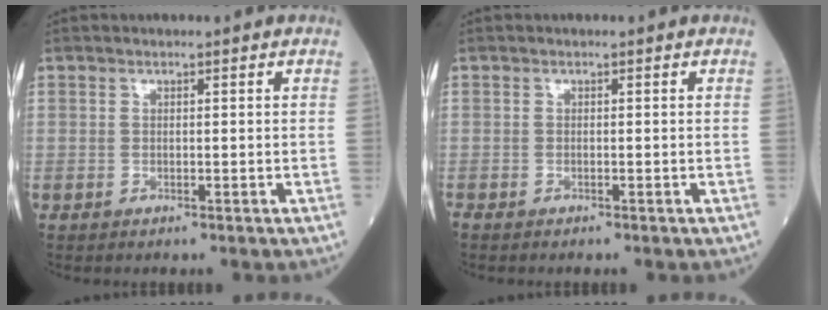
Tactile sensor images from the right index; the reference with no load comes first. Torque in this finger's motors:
{"motor_torque": [-0.17, -0.44, -0.01, 0.00]}